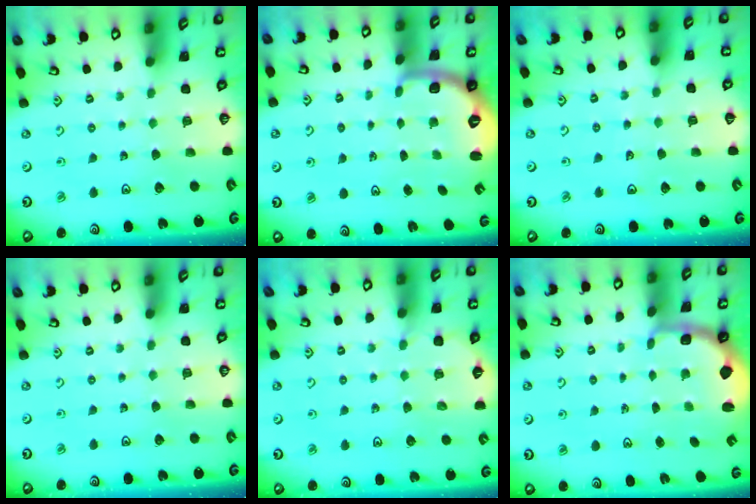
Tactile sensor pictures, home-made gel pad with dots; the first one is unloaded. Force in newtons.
{"total": 2.5, "press": 1.9, "slide": 1.6}
{"total": 1.6, "press": 1.6, "slide": 0.2}
{"total": 0.0}
{"total": 3.9, "press": 3.3, "slide": 2.1}
{"total": 2.1, "press": 1.4, "slide": 1.6}